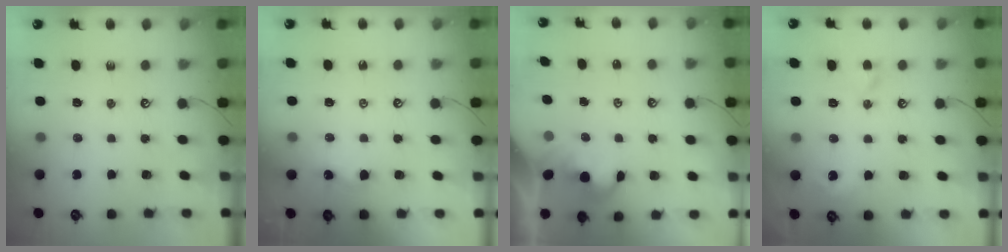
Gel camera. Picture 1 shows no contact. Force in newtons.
{"total": 1.7, "press": 1.6, "slide": 0.3}
{"total": 2.0, "press": 2.0, "slide": 0.2}
{"total": 3.2, "press": 3.2, "slide": 0.7}